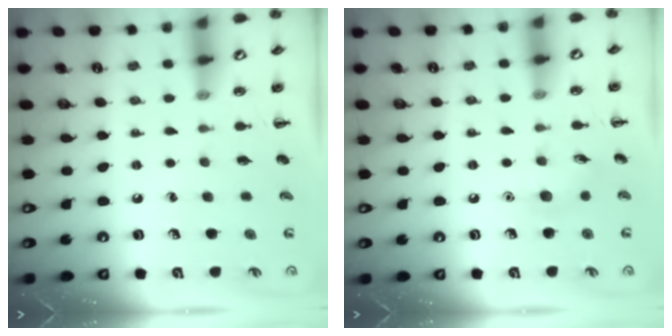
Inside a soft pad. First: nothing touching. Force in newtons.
{"total": 6.1, "press": 5.9, "slide": 1.6}